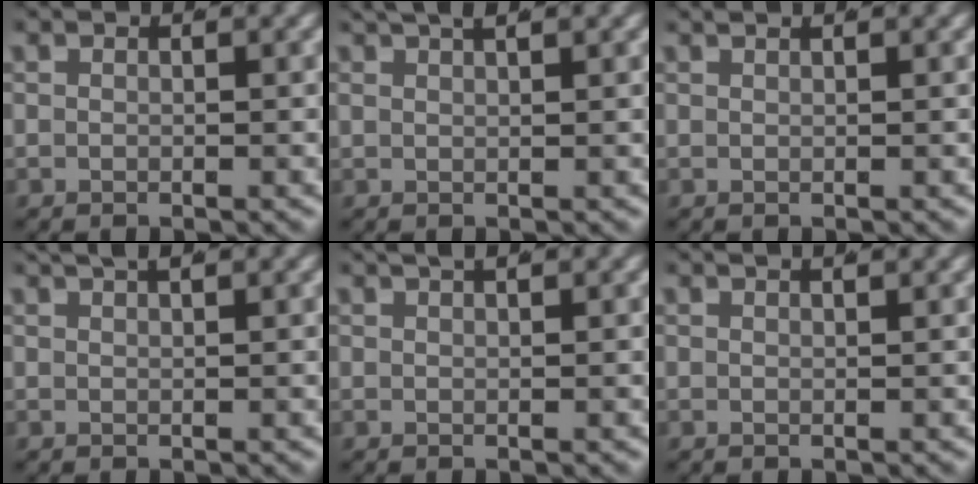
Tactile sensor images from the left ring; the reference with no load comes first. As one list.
[{"total": 2.5, "force": [2.0, -0.1, 1.4], "torque": [-0.018, 0.005, 0.037]}, {"total": 1.1, "force": [0.9, -0.5, 0.4], "torque": [0.002, 0.002, 0.018]}, {"total": 2.1, "force": [1.8, -0.3, 1.1], "torque": [-0.013, 0.005, 0.032]}, {"total": 1.7, "force": [1.4, -0.3, 0.9], "torque": [-0.008, 0.005, 0.026]}, {"total": 1.6, "force": [1.3, -0.4, 0.8], "torque": [-0.003, 0.003, 0.022]}]